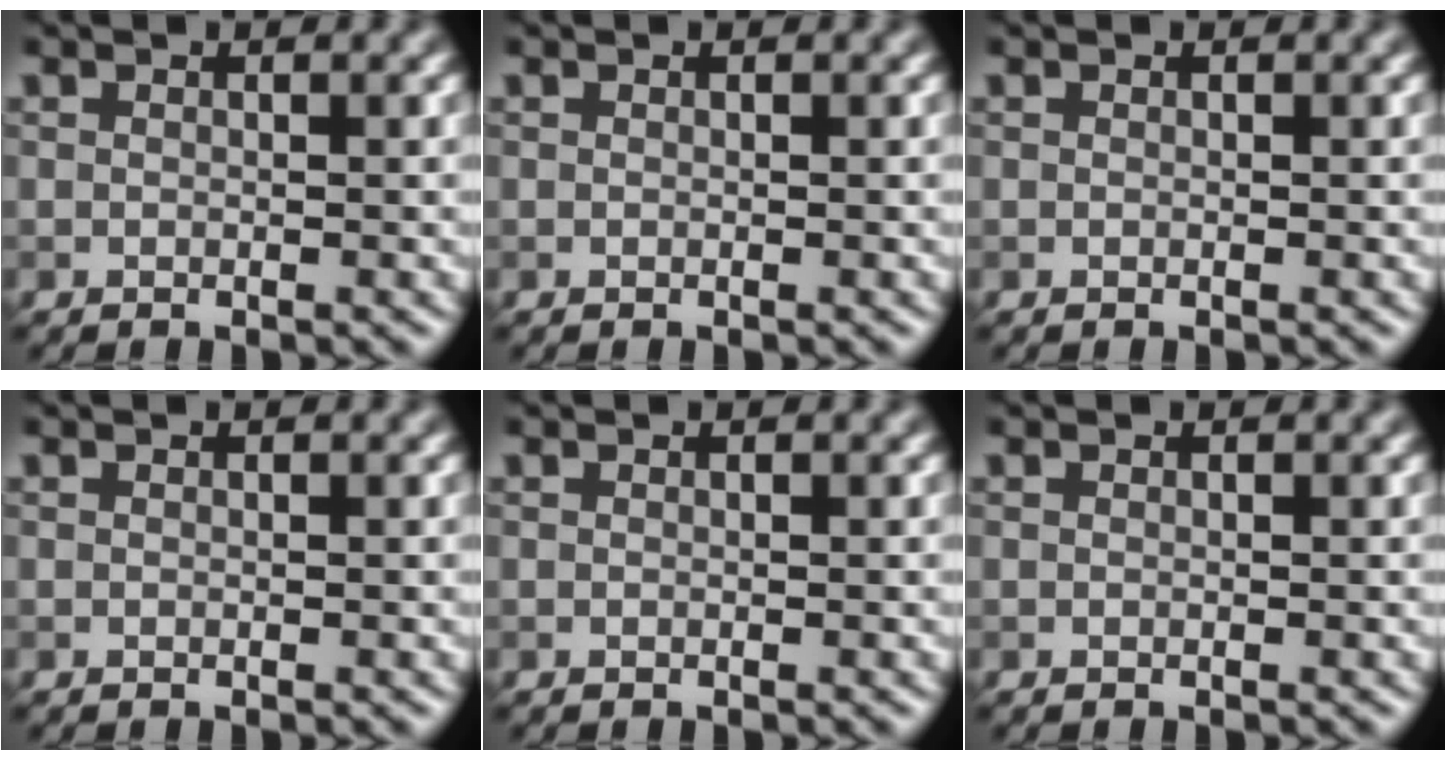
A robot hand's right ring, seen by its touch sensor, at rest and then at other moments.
{"total": 0.0}
{"total": 0.0}
{"total": 0.0}
{"total": 0.0}
{"total": 0.0}